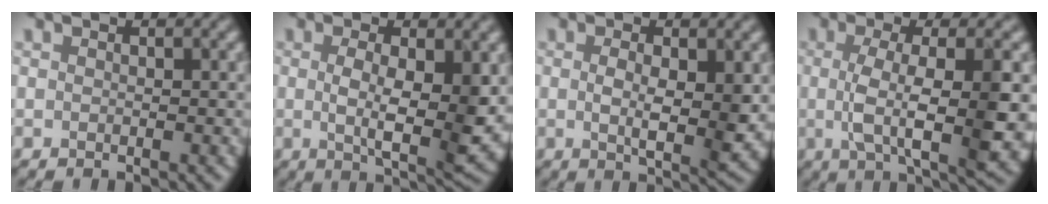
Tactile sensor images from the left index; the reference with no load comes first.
{"total": 6.3, "force": [0.1, 1.8, 6.0], "torque": [-0.104, -0.011, 0.005]}
{"total": 4.7, "force": [0.1, 1.5, 4.4], "torque": [-0.081, -0.008, 0.004]}
{"total": 8.4, "force": [-0.6, 2.5, 8.0], "torque": [-0.123, -0.005, -0.009]}